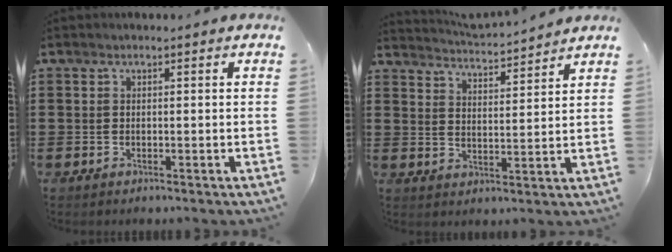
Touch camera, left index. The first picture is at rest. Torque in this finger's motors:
{"motor_torque": [2.14, 0.00, 0.02, 0.06]}